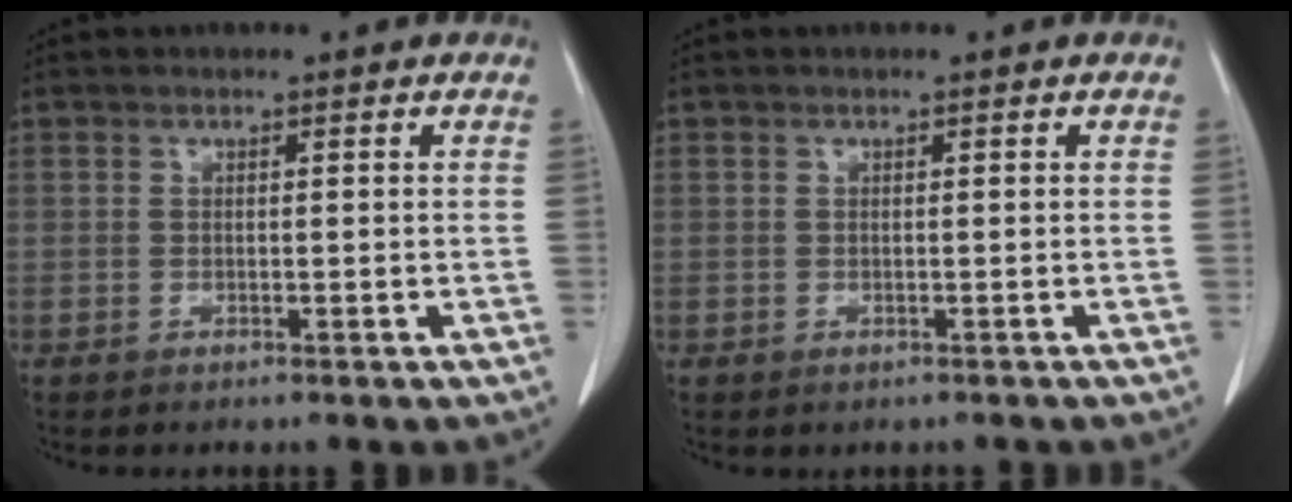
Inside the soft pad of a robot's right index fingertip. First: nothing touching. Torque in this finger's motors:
{"motor_torque": [-0.76, -0.24, -0.31, -0.11]}